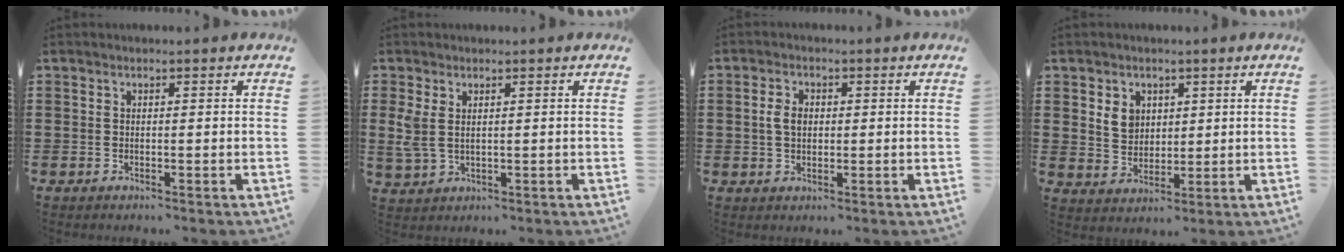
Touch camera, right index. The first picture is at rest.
{"total": 3.5, "force": [0.9, 1.9, 2.7], "torque": [-0.074, 0.001, 0.013]}
{"total": 2.9, "force": [0.2, 1.9, 2.2], "torque": [-0.054, 0.006, 0.000]}
{"total": 4.0, "force": [1.6, 3.3, 1.6], "torque": [-0.043, 0.012, 0.028]}